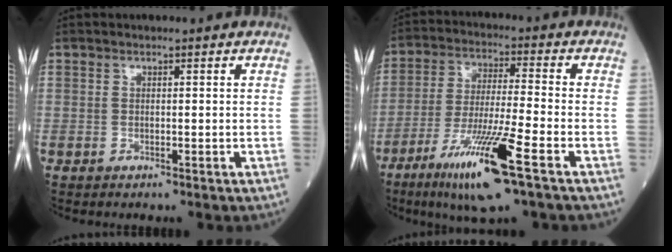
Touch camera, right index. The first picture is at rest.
{"total": 13.5, "force": [-7.1, 0.0, 11.4], "torque": [-0.220, -0.031, -0.128]}